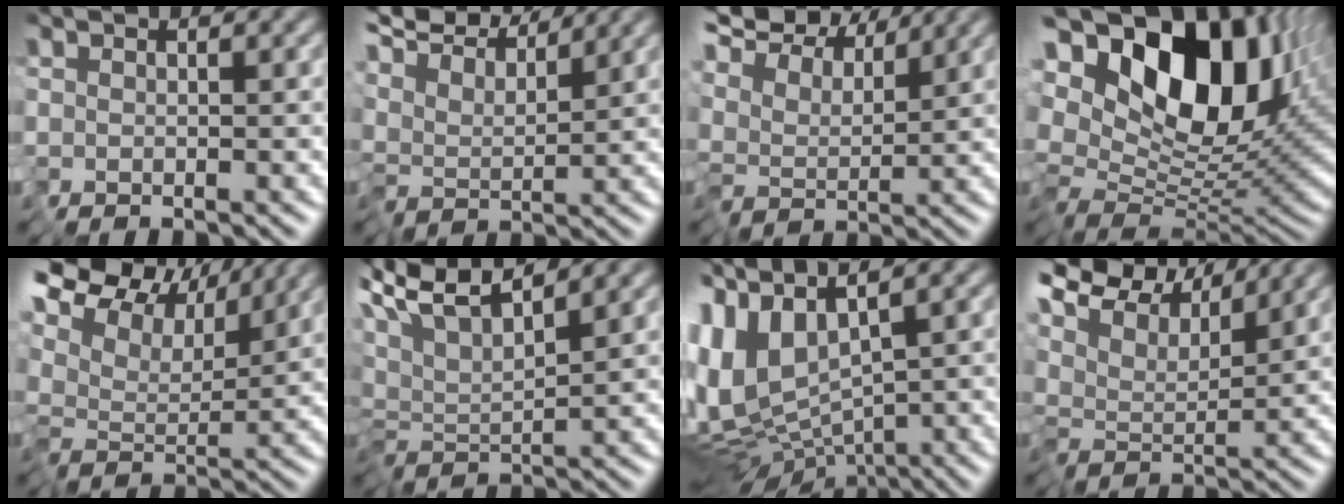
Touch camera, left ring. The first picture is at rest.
{"total": 6.8, "force": [6.2, 1.3, 2.5], "torque": [-0.073, 0.021, 0.102]}
{"total": 7.8, "force": [6.3, 3.2, 3.4], "torque": [-0.103, 0.022, 0.097]}
{"total": 16.3, "force": [6.1, 9.0, 12.2], "torque": [-0.228, 0.031, 0.101]}
{"total": 10.9, "force": [7.3, 5.7, 5.8], "torque": [-0.141, 0.023, 0.113]}
{"total": 6.4, "force": [5.2, 0.2, 3.7], "torque": [-0.086, 0.020, 0.095]}
{"total": 11.5, "force": [1.0, 5.4, 10.1], "torque": [-0.256, -0.019, 0.068]}
{"total": 8.6, "force": [6.7, 3.7, 4.0], "torque": [-0.108, 0.018, 0.102]}